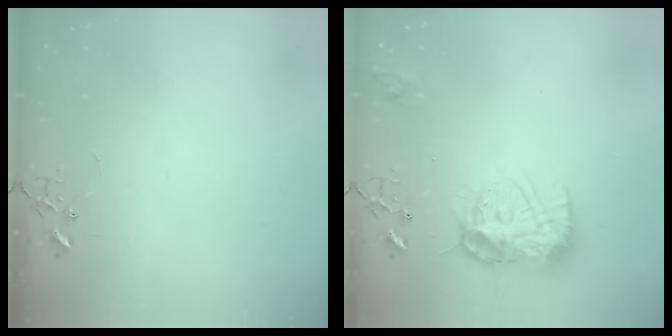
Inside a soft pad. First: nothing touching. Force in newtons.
{"total": 13.8, "press": 13.7, "slide": 1.3}